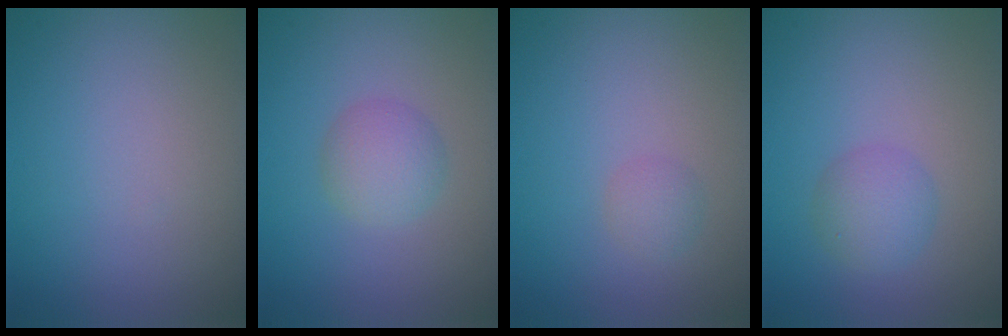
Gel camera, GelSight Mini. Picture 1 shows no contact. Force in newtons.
{"total": 2.5, "press": 2.5, "slide": 0.1}
{"total": 1.2, "press": 1.2, "slide": 0.0}
{"total": 2.4, "press": 2.4, "slide": 0.1}